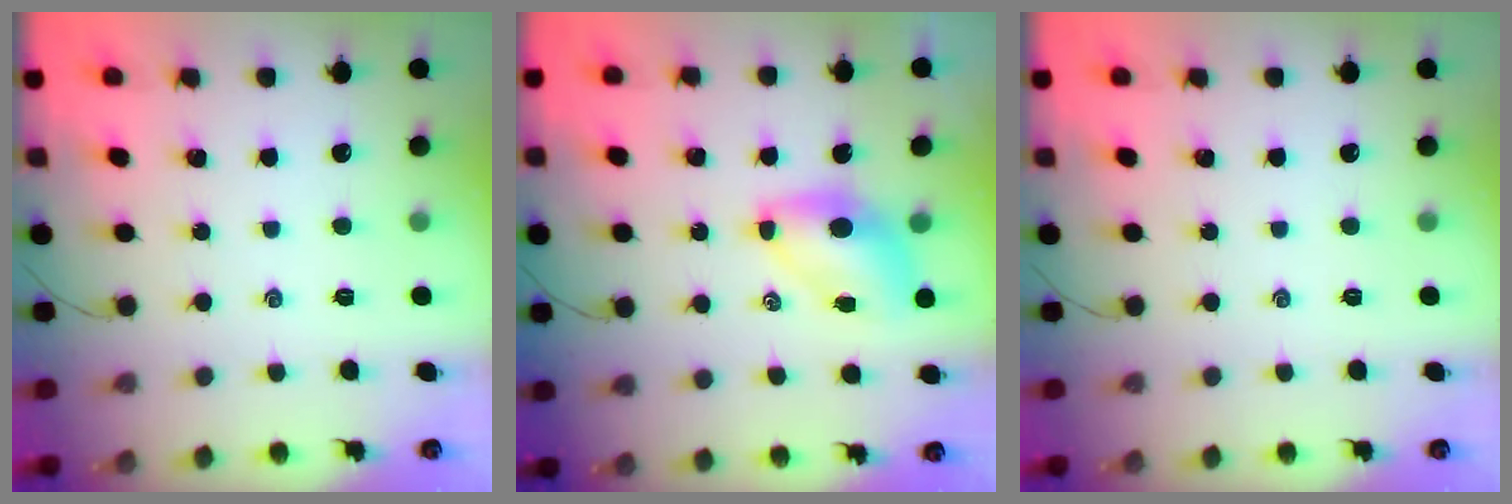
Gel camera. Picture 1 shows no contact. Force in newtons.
{"total": 6.5, "press": 6.4, "slide": 1.2}
{"total": 0.0}